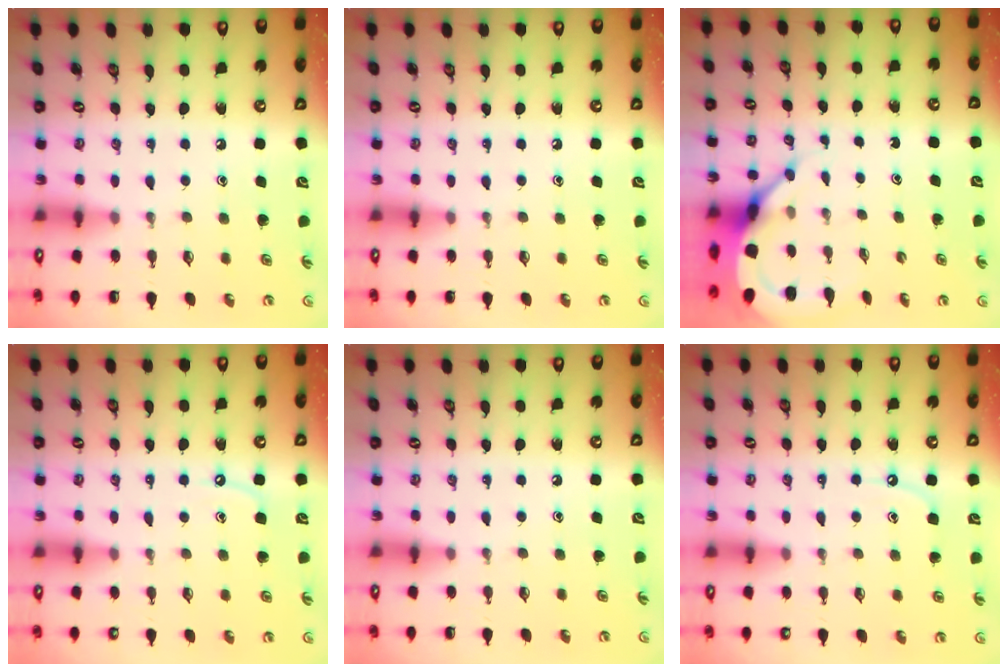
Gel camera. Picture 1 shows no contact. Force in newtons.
{"total": 0.0}
{"total": 7.0, "press": 6.9, "slide": 1.0}
{"total": 5.1, "press": 5.1, "slide": 0.7}
{"total": 0.0}
{"total": 4.5, "press": 4.5, "slide": 0.6}